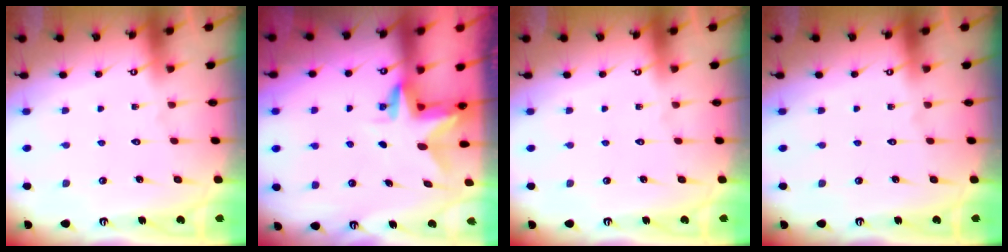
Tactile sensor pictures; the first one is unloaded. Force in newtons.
{"total": 3.0, "press": 3.0, "slide": 0.3}
{"total": 0.0}
{"total": 0.0}